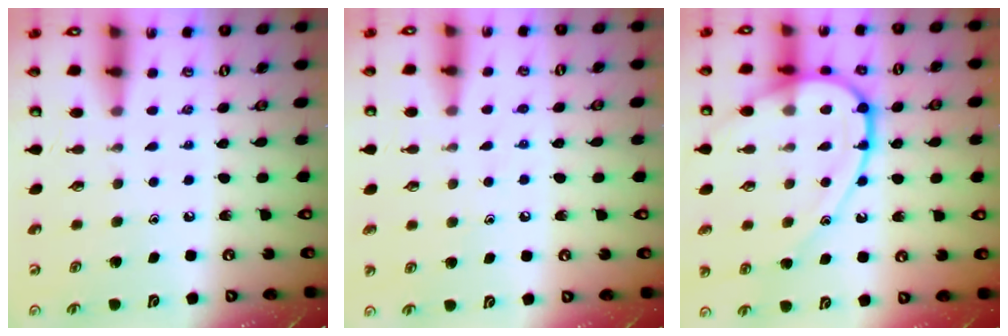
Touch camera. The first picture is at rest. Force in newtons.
{"total": 5.8, "press": 5.8, "slide": 0.6}
{"total": 16.8, "press": 16.8, "slide": 1.5}